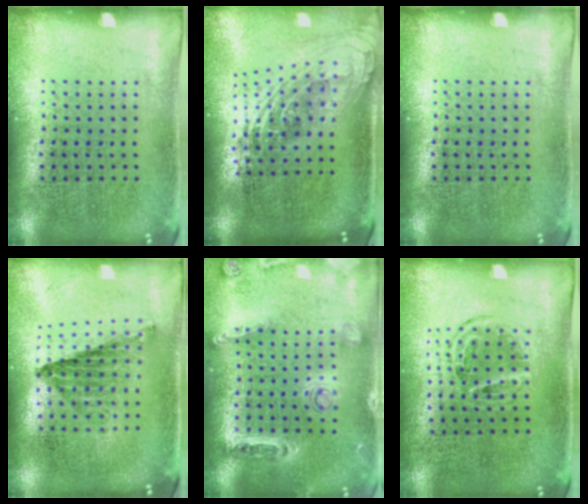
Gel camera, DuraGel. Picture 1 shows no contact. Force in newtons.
{"total": 2.2, "press": 1.7, "slide": 1.5}
{"total": 0.0}
{"total": 0.9, "press": 0.8, "slide": 0.2}
{"total": 1.5, "press": 1.4, "slide": 0.2}
{"total": 1.1, "press": 1.0, "slide": 0.4}